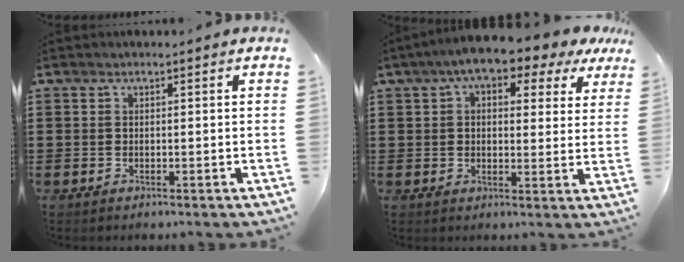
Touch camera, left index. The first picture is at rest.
{"total": 6.9, "force": [5.0, 2.1, 4.3], "torque": [-0.077, -0.014, 0.081]}